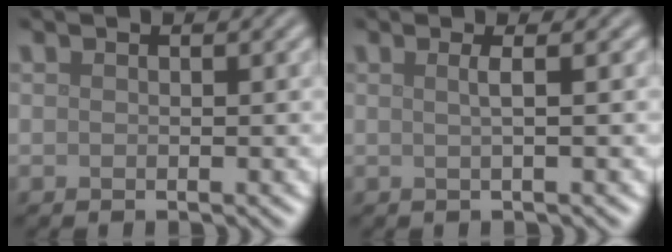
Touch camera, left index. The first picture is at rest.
{"total": 1.7, "force": [0.3, 0.6, 1.6], "torque": [-0.023, 0.003, -0.007]}